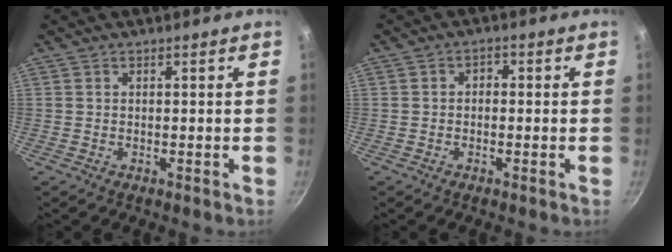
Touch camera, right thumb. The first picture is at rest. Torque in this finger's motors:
{"motor_torque": [-0.42, -0.30, -0.28, 0.13, 0.06]}